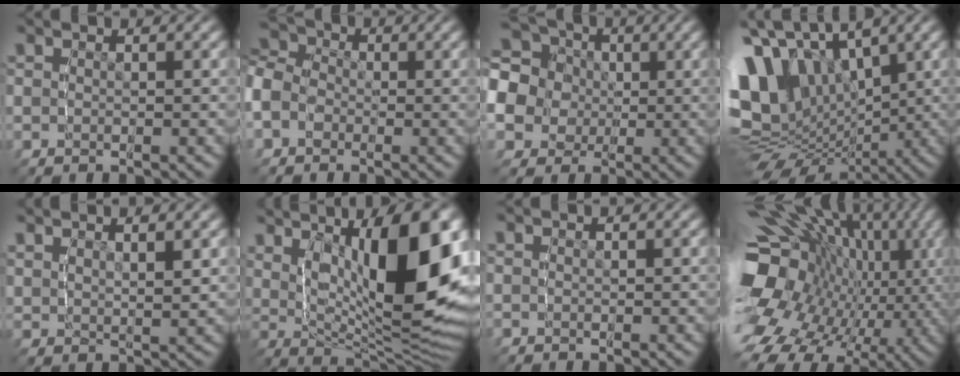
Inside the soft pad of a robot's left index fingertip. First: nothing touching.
{"total": 8.2, "force": [1.1, 7.2, 3.8], "torque": [-0.080, 0.008, -0.001]}
{"total": 15.7, "force": [2.7, 13.7, 7.2], "torque": [-0.174, -0.025, 0.037]}
{"total": 15.0, "force": [1.4, 11.6, 9.4], "torque": [-0.200, -0.031, 0.032]}
{"total": 2.7, "force": [2.3, 0.2, 1.5], "torque": [-0.026, -0.004, 0.049]}
{"total": 15.3, "force": [2.8, 6.6, 13.5], "torque": [-0.203, -0.008, 0.059]}
{"total": 0.0}
{"total": 19.2, "force": [0.7, 14.1, 13.0], "torque": [-0.234, -0.044, 0.028]}